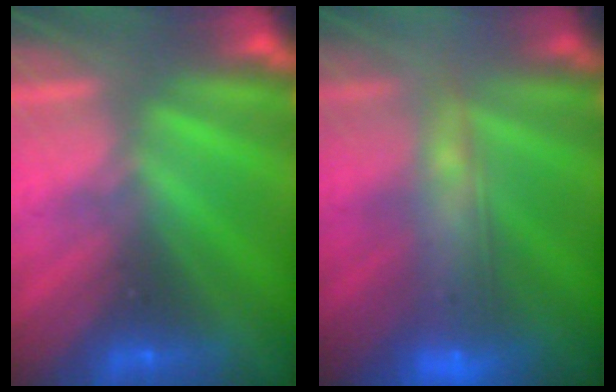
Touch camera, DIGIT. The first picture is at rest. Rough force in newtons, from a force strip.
{"total": 8.8}